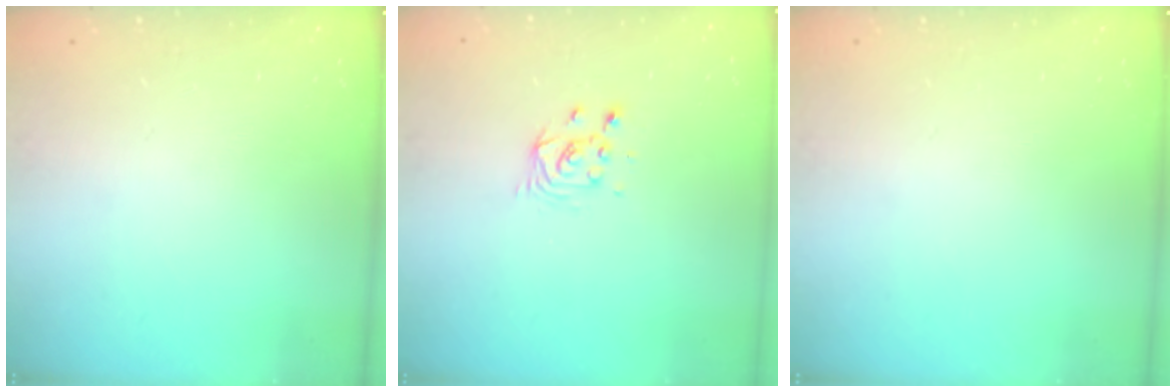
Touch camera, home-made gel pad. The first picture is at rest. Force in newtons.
{"total": 4.0, "press": 4.0, "slide": 0.3}
{"total": 0.0}